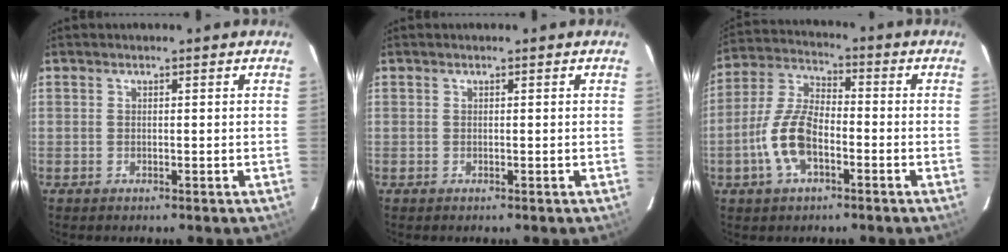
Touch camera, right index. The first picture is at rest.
{"total": 0.0}
{"total": 10.7, "force": [-3.9, 5.0, 8.6], "torque": [-0.189, 0.008, -0.074]}